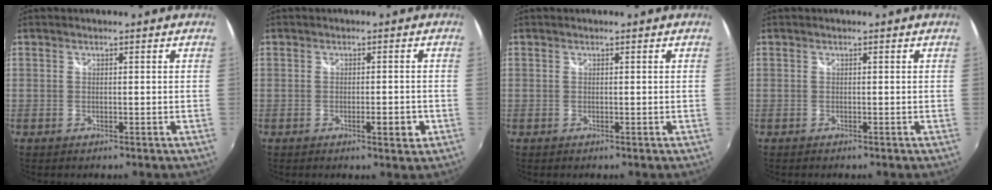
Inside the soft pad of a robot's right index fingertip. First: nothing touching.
{"total": 5.2, "force": [-1.9, 1.1, 4.7], "torque": [-0.075, -0.008, -0.024]}
{"total": 0.0}
{"total": 0.0}